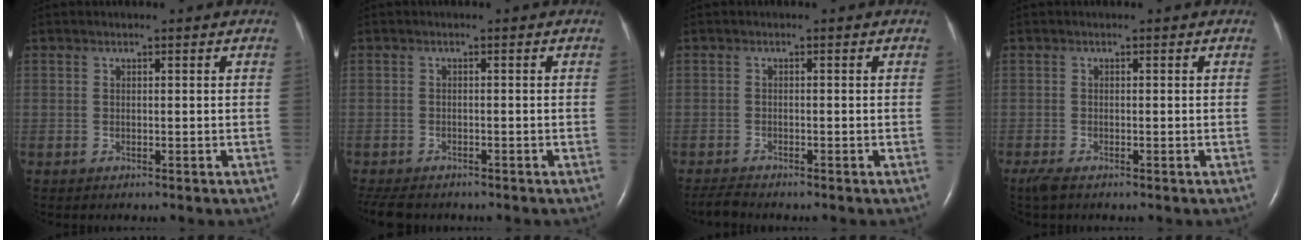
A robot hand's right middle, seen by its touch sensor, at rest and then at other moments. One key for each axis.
{"total": 6.3, "fx": -5.3, "fy": 2.3, "fz": 2.6, "tx": -0.043, "ty": -0.008, "tz": -0.078}
{"total": 2.0, "fx": -1.9, "fy": -0.1, "fz": 0.5, "tx": -0.018, "ty": -0.011, "tz": -0.036}
{"total": 2.2, "fx": -1.7, "fy": 0.4, "fz": 1.3, "tx": -0.034, "ty": -0.009, "tz": -0.030}